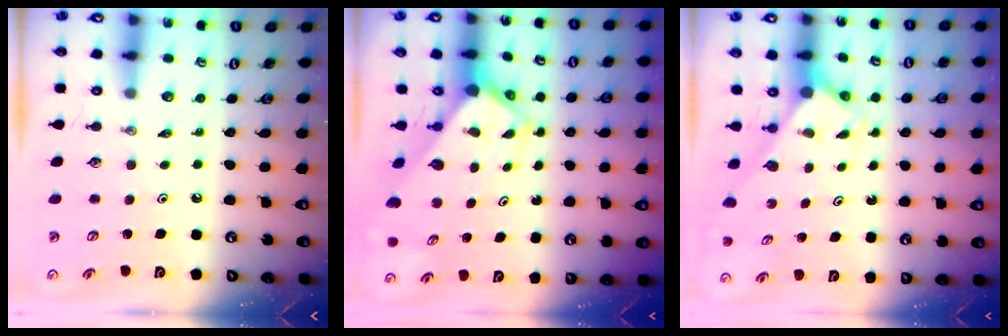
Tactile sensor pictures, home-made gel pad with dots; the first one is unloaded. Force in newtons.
{"total": 3.1, "press": 3.1, "slide": 0.2}
{"total": 2.1, "press": 2.1, "slide": 0.1}